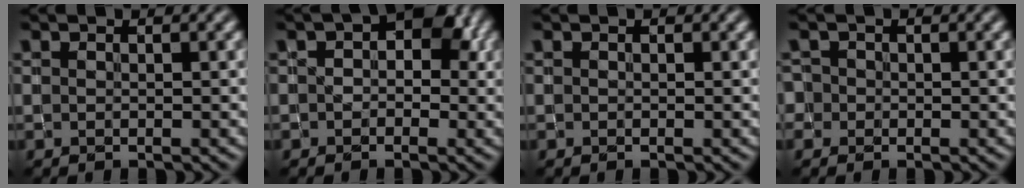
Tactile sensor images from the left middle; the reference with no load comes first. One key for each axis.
{"total": 4.7, "fx": 0.9, "fy": 3.1, "fz": 3.4, "tx": -0.034, "ty": 0.006, "tz": 0.003}
{"total": 0.0}
{"total": 1.2, "fx": -0.2, "fy": 1.2, "fz": -0.1, "tx": 0.010, "ty": 0.005, "tz": -0.011}